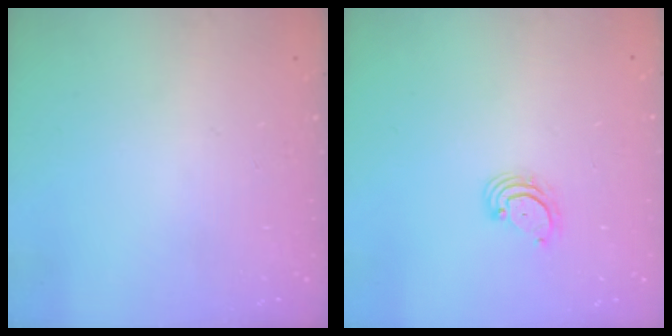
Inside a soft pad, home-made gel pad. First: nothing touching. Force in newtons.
{"total": 2.9, "press": 2.9, "slide": 0.4}